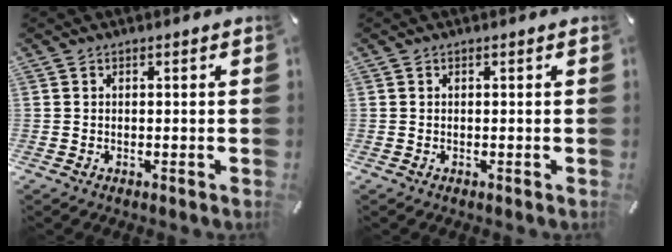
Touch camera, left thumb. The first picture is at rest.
{"total": 0.0}